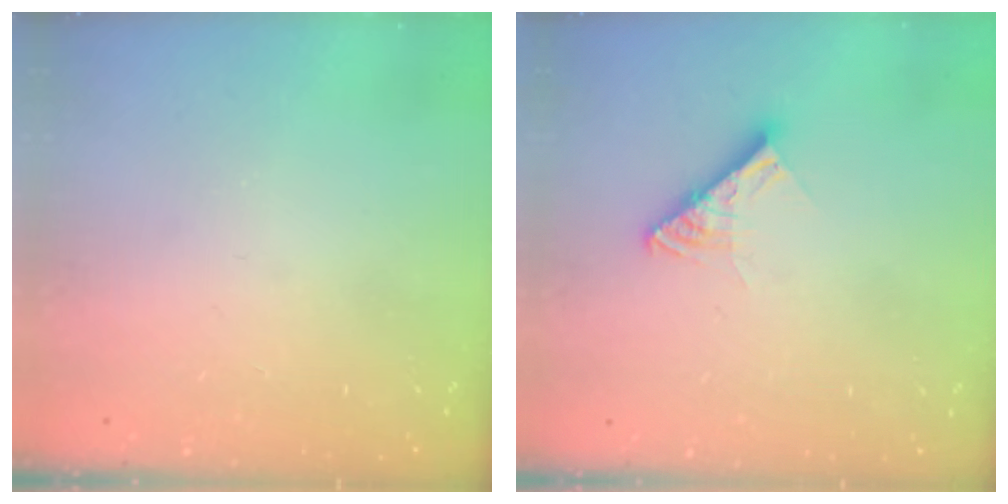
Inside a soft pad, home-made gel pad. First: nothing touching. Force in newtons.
{"total": 9.5, "press": 9.4, "slide": 1.0}